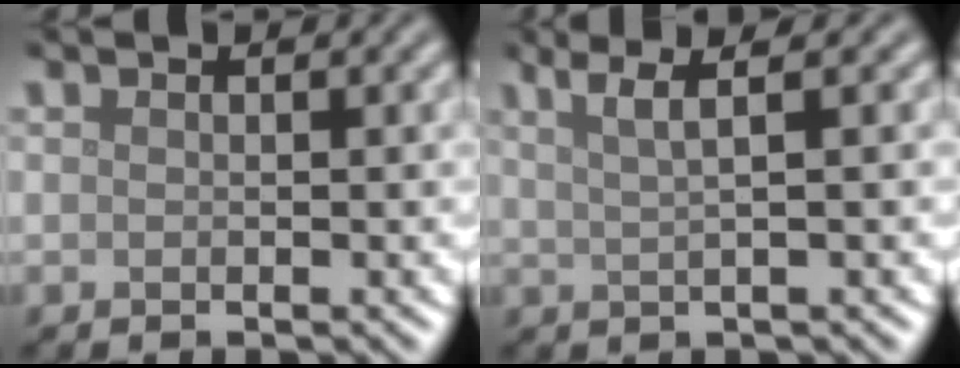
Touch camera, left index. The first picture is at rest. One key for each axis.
{"total": 3.8, "fx": 2.1, "fy": 1.2, "fz": 3.0, "tx": -0.038, "ty": 0.014, "tz": 0.011}